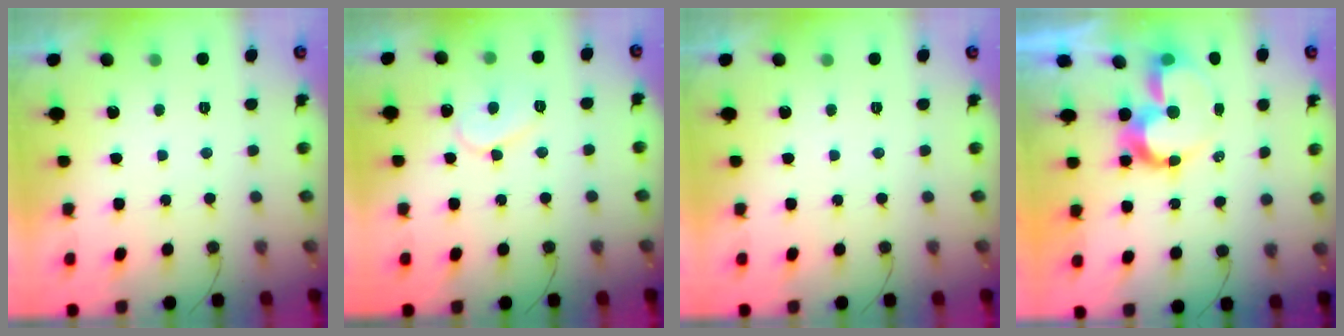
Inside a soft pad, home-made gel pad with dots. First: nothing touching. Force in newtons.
{"total": 8.0, "press": 7.9, "slide": 0.7}
{"total": 0.0}
{"total": 11.2, "press": 11.1, "slide": 0.9}